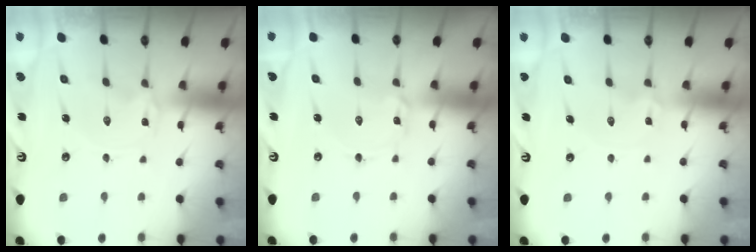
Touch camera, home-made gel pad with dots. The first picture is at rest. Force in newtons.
{"total": 2.3, "press": 2.3, "slide": 0.2}
{"total": 0.0}